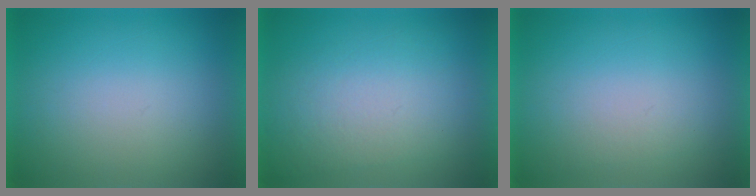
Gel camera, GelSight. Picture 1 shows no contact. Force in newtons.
{"total": 3.9}
{"total": 1.0}